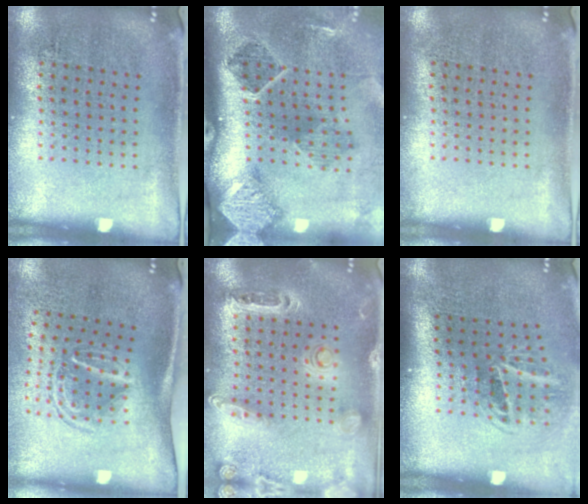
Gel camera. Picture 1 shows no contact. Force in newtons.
{"total": 2.9, "press": 1.8, "slide": 2.3}
{"total": 0.0}
{"total": 1.7, "press": 1.1, "slide": 1.3}
{"total": 1.3, "press": 1.3, "slide": 0.2}
{"total": 2.0, "press": 1.3, "slide": 1.6}